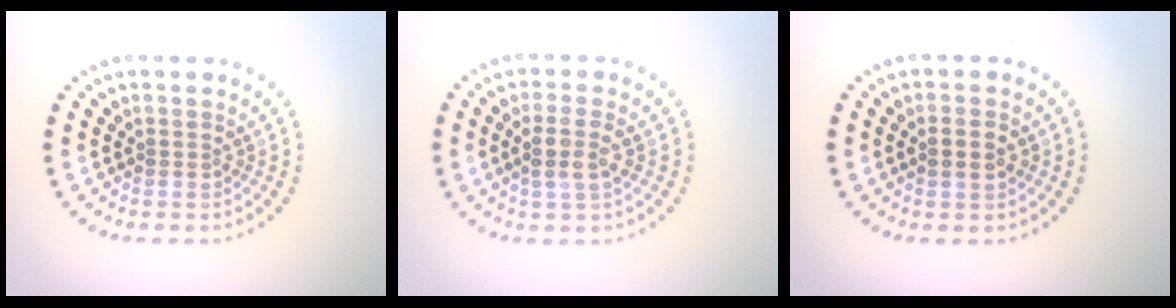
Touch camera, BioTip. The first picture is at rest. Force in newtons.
{"total": 2.2, "press": 2.1, "slide": 0.8}
{"total": 1.9, "press": 1.9, "slide": 0.2}